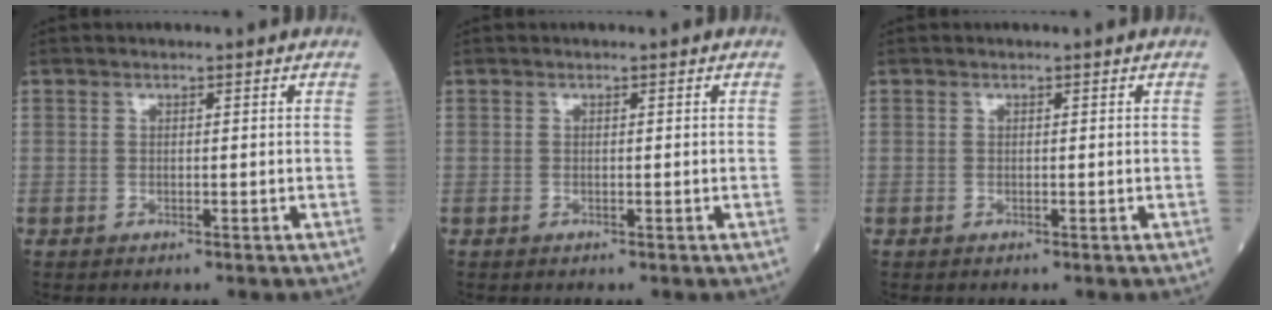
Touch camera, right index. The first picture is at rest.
{"total": 0.0}
{"total": 0.0}